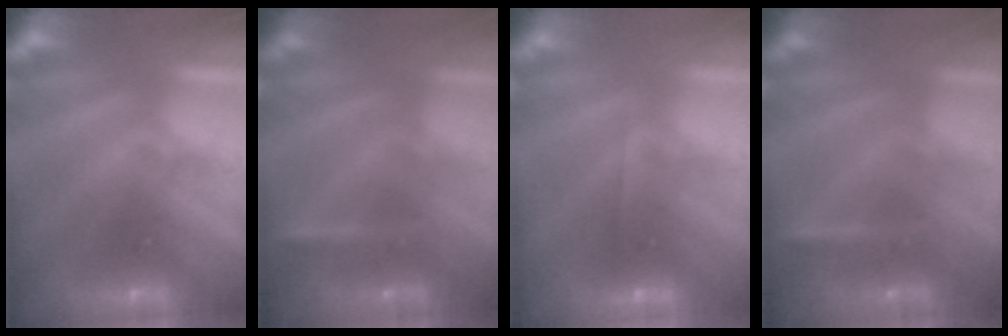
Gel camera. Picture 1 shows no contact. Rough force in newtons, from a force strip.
{"total": 2.4}
{"total": 2.0}
{"total": 2.4}